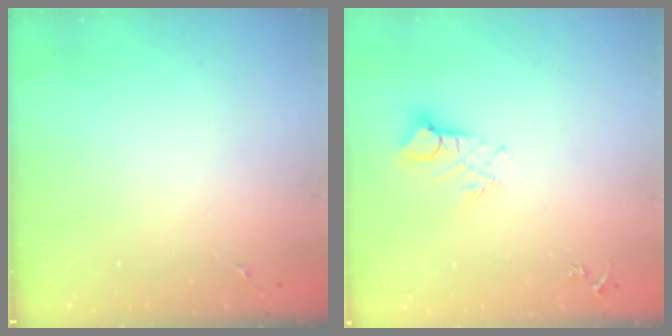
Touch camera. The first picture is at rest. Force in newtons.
{"total": 7.9, "press": 7.8, "slide": 0.8}